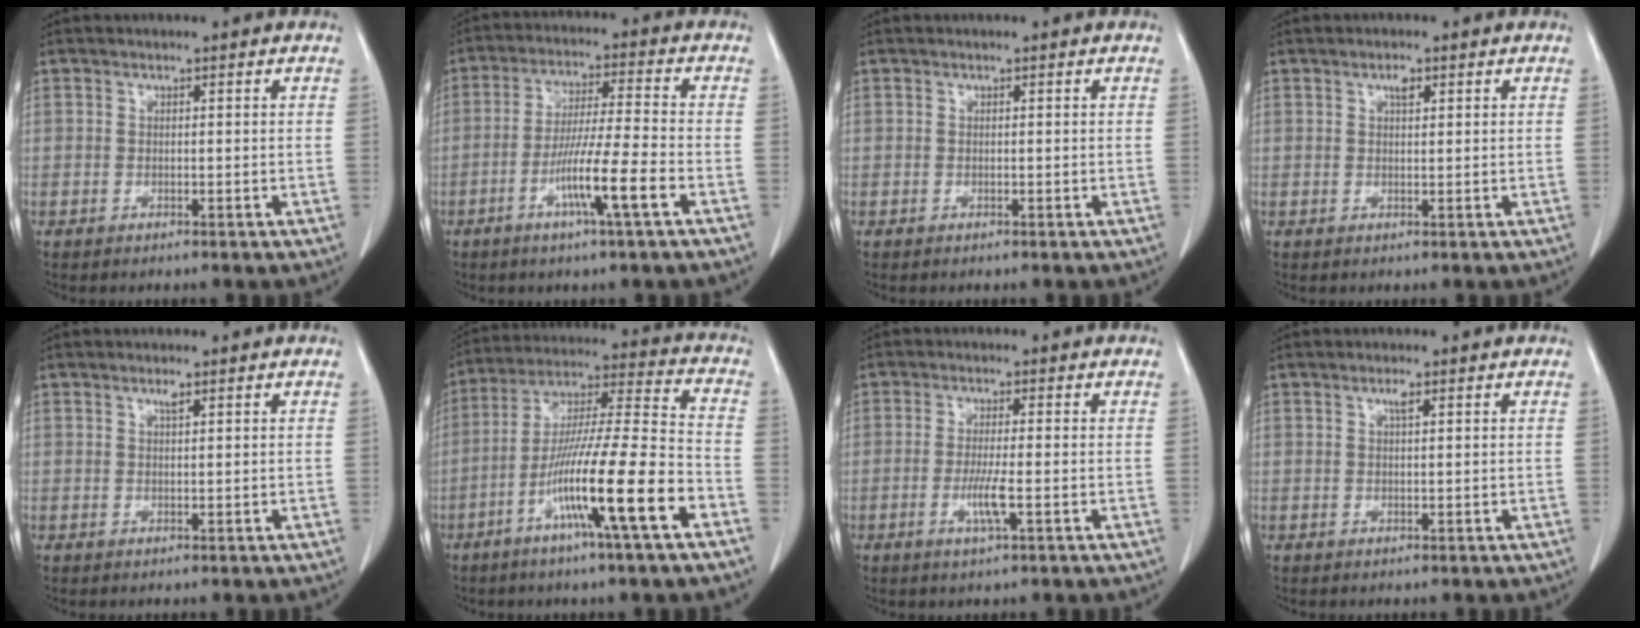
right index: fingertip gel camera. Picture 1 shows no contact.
{"total": 9.3, "force": [-4.0, -0.7, 8.4], "torque": [-0.156, -0.008, -0.077]}
{"total": 0.0}
{"total": 1.6, "force": [0.8, 0.6, 1.2], "torque": [-0.021, 0.000, 0.012]}
{"total": 0.9, "force": [0.6, 0.0, 0.7], "torque": [-0.015, -0.001, 0.012]}
{"total": 16.9, "force": [-7.5, -0.4, 15.2], "torque": [-0.278, -0.010, -0.134]}
{"total": 3.9, "force": [-1.3, 0.0, 3.7], "torque": [-0.074, -0.008, -0.024]}
{"total": 1.2, "force": [0.6, 0.1, 1.0], "torque": [-0.020, -0.001, 0.011]}